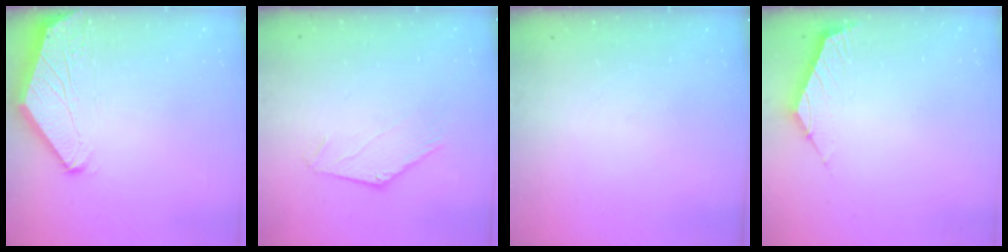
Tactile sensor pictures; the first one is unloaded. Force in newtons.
{"total": 0.0}
{"total": 0.0}
{"total": 2.3, "press": 2.2, "slide": 0.5}